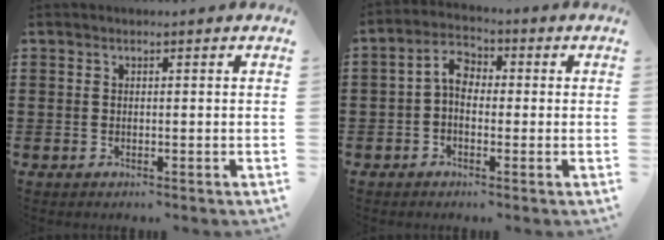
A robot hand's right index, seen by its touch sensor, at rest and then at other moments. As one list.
[{"total": 4.7, "force": [-0.4, 3.0, 3.6], "torque": [-0.085, 0.009, -0.014]}]